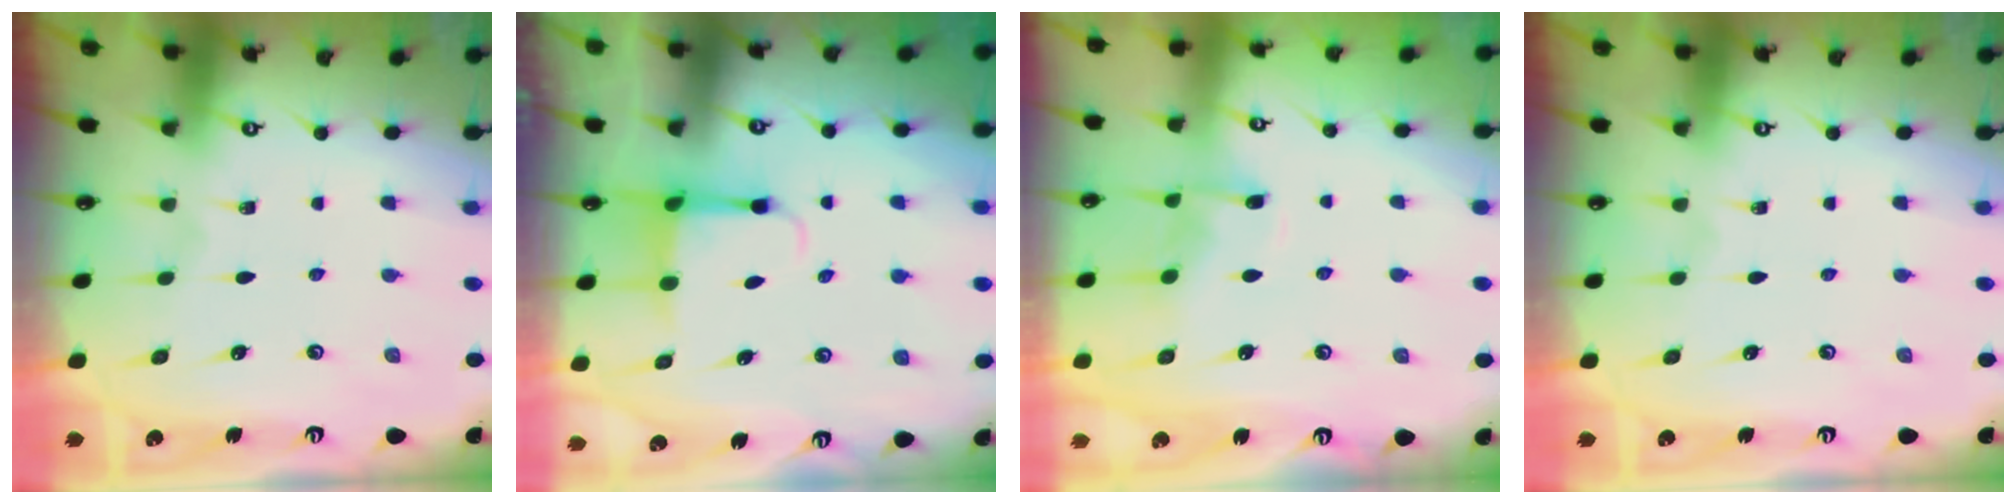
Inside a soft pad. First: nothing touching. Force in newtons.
{"total": 4.0, "press": 3.8, "slide": 1.3}
{"total": 7.2, "press": 7.2, "slide": 0.8}
{"total": 0.0}